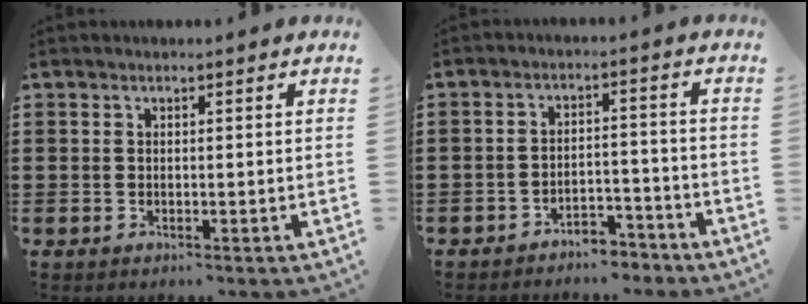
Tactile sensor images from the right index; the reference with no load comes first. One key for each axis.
{"total": 3.8, "fx": -3.7, "fy": 0.8, "fz": 0.5, "tx": -0.013, "ty": 0.009, "tz": -0.076}